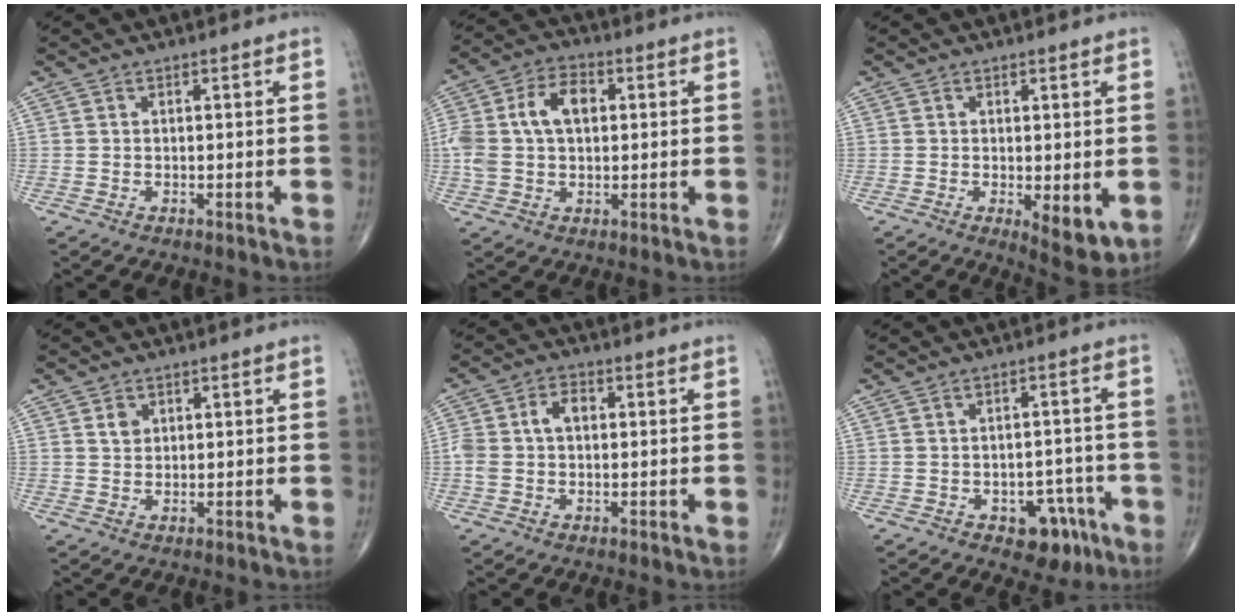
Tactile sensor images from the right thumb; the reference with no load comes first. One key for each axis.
{"total": 11.5, "fx": 1.7, "fy": 7.3, "fz": 8.7, "tx": -0.171, "ty": 0.025, "tz": 0.029}
{"total": 6.1, "fx": -1.1, "fy": 2.3, "fz": 5.5, "tx": -0.072, "ty": -0.019, "tz": -0.010}
{"total": 2.1, "fx": 0.8, "fy": 1.6, "fz": 1.0, "tx": -0.010, "ty": -0.004, "tz": 0.014}
{"total": 5.8, "fx": 0.4, "fy": 3.8, "fz": 4.3, "tx": -0.092, "ty": 0.025, "tz": 0.006}
{"total": 7.2, "fx": -3.8, "fy": 4.5, "fz": 4.2, "tx": -0.019, "ty": 0.029, "tz": -0.044}